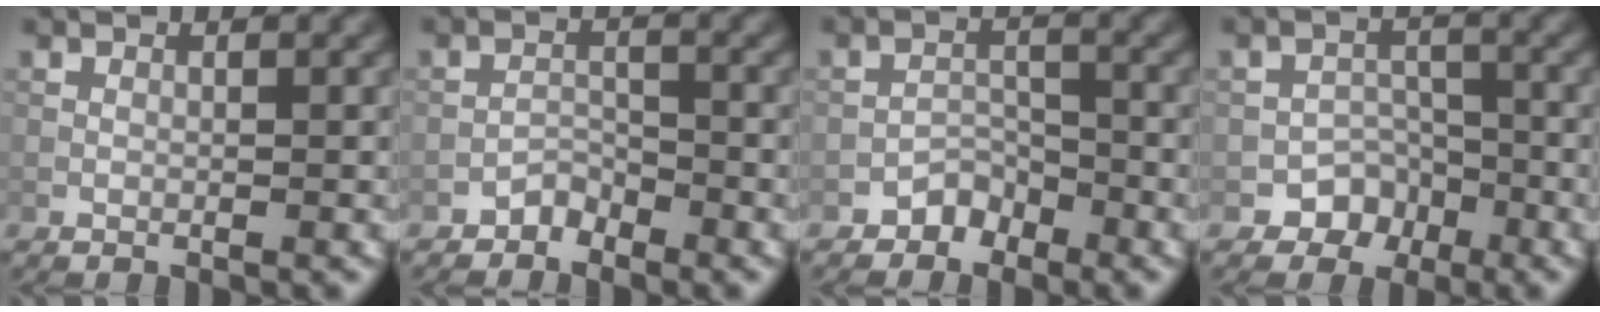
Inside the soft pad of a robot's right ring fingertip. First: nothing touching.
{"total": 1.6, "force": [-1.5, 0.7, 0.2], "torque": [0.002, 0.010, -0.028]}
{"total": 2.1, "force": [-1.7, 1.1, 0.3], "torque": [0.004, 0.013, -0.030]}
{"total": 3.3, "force": [-2.2, 2.4, 0.4], "torque": [0.017, 0.012, -0.031]}